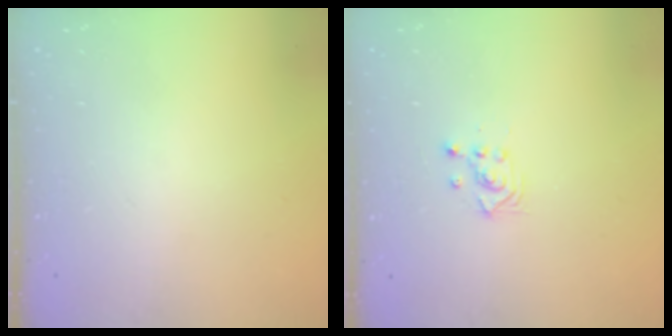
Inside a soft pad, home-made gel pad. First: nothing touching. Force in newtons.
{"total": 2.3, "press": 2.3, "slide": 0.3}